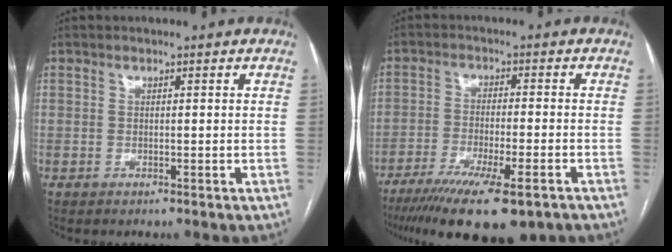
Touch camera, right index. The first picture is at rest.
{"total": 15.9, "force": [-11.2, 2.8, 11.0], "torque": [-0.161, -0.036, -0.173]}